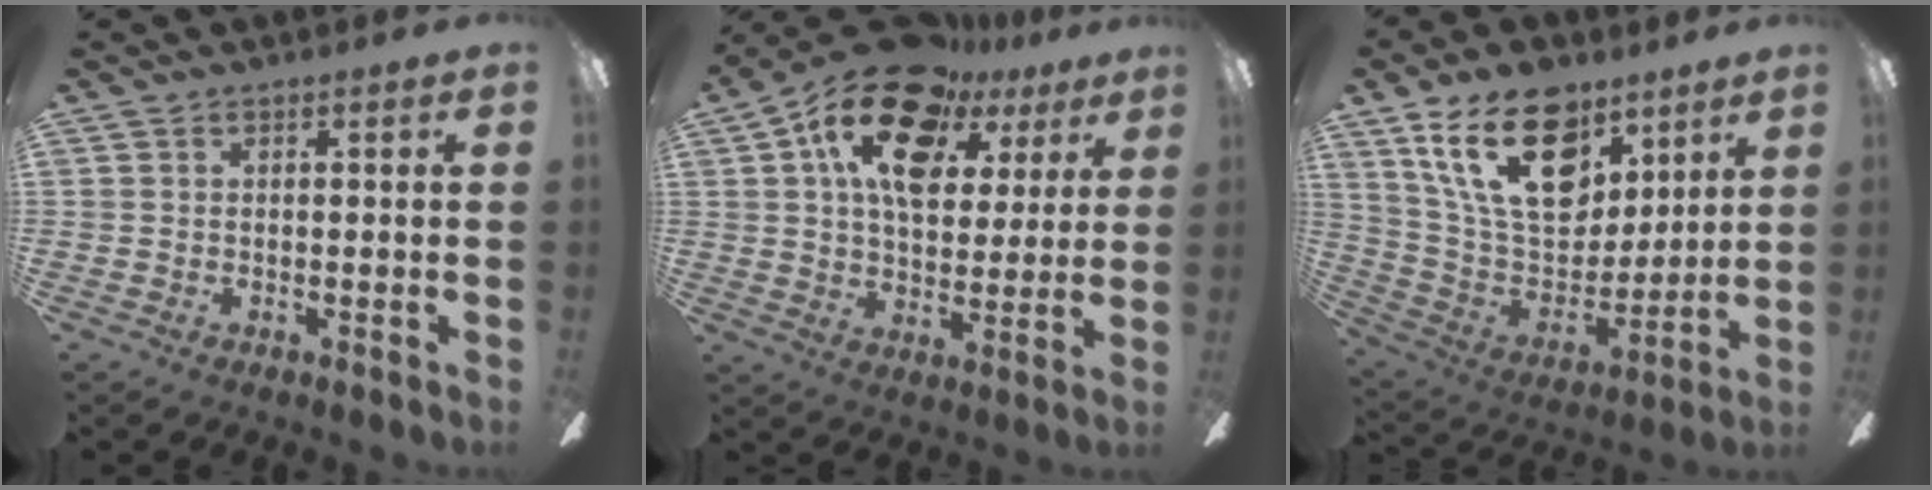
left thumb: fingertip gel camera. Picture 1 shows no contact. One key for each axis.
{"total": 18.4, "fx": 10.2, "fy": 10.5, "fz": 11.1, "tx": -0.199, "ty": -0.036, "tz": 0.182}
{"total": 22.9, "fx": 12.7, "fy": 13.3, "fz": 13.6, "tx": -0.243, "ty": -0.058, "tz": 0.226}